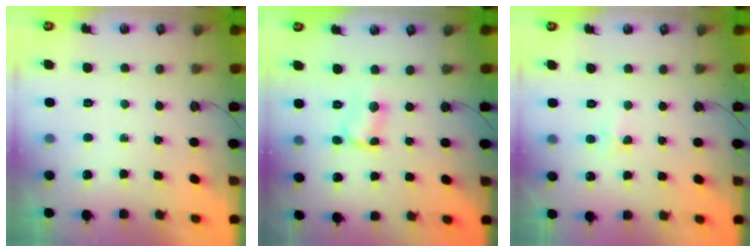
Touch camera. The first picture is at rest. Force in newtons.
{"total": 2.2, "press": 2.2, "slide": 0.1}
{"total": 3.4, "press": 2.9, "slide": 1.6}